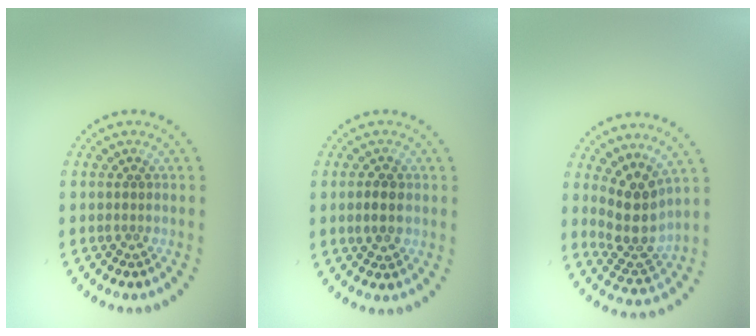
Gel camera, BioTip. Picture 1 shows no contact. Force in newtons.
{"total": 2.3, "press": 2.3, "slide": 0.2}
{"total": 4.0, "press": 3.2, "slide": 2.5}